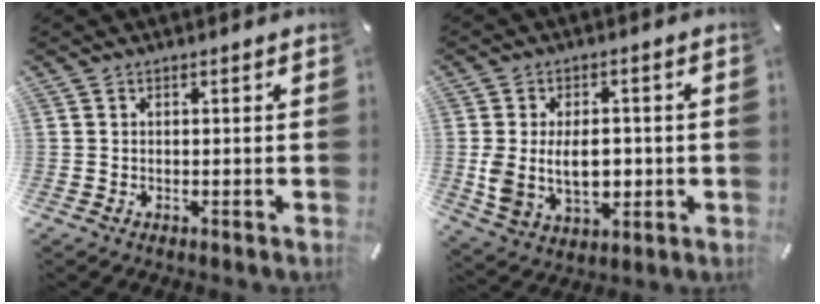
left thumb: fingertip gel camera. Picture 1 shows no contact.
{"total": 10.9, "force": [-0.3, 7.6, 7.8], "torque": [-0.139, -0.004, -0.006]}